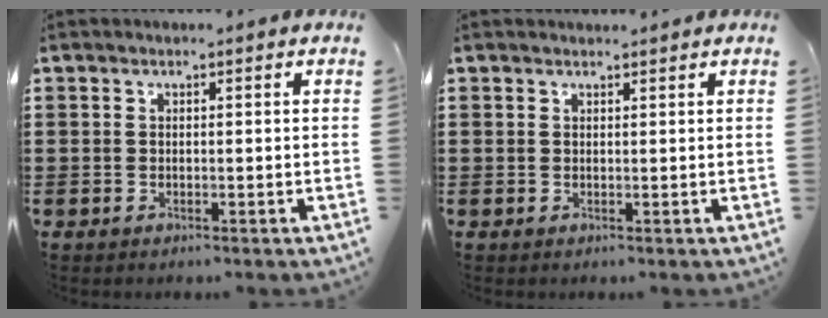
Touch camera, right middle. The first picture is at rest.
{"total": 0.0}